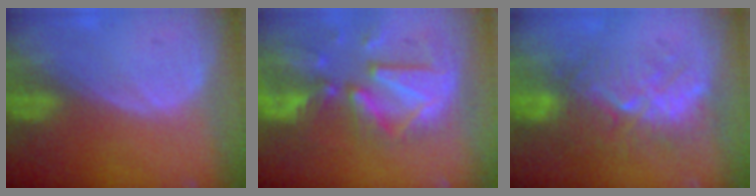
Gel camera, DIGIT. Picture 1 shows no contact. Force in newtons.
{"total": 12.3, "press": 10.6, "slide": 6.2}
{"total": 9.2, "press": 8.6, "slide": 3.4}